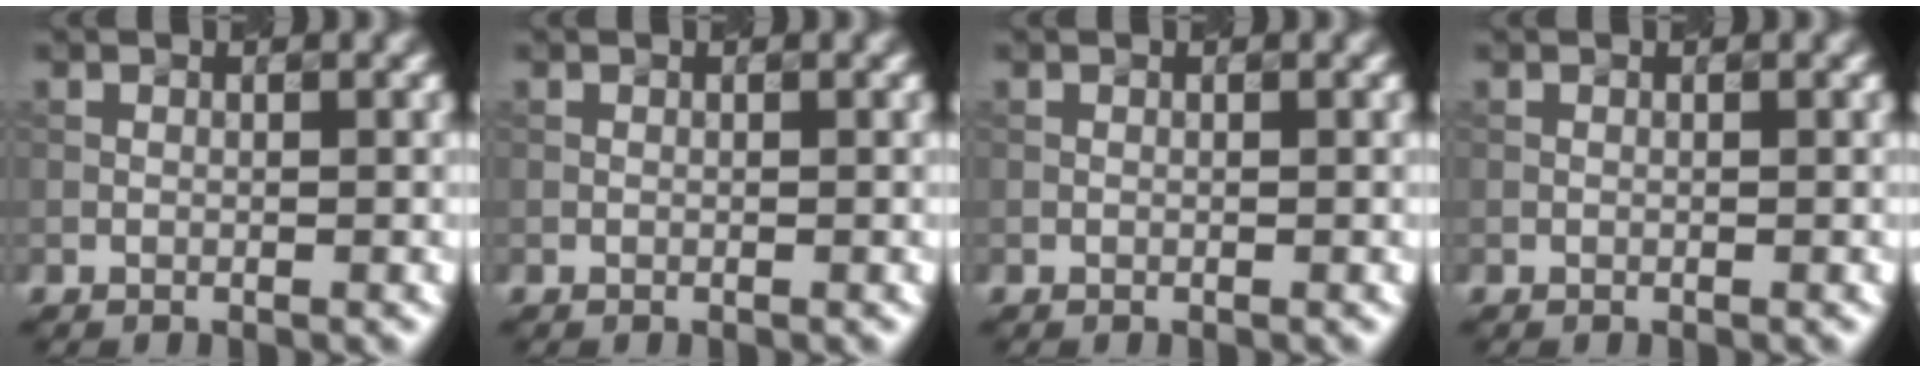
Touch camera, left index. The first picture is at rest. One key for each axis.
{"total": 0.0}
{"total": 0.0}
{"total": 0.0}